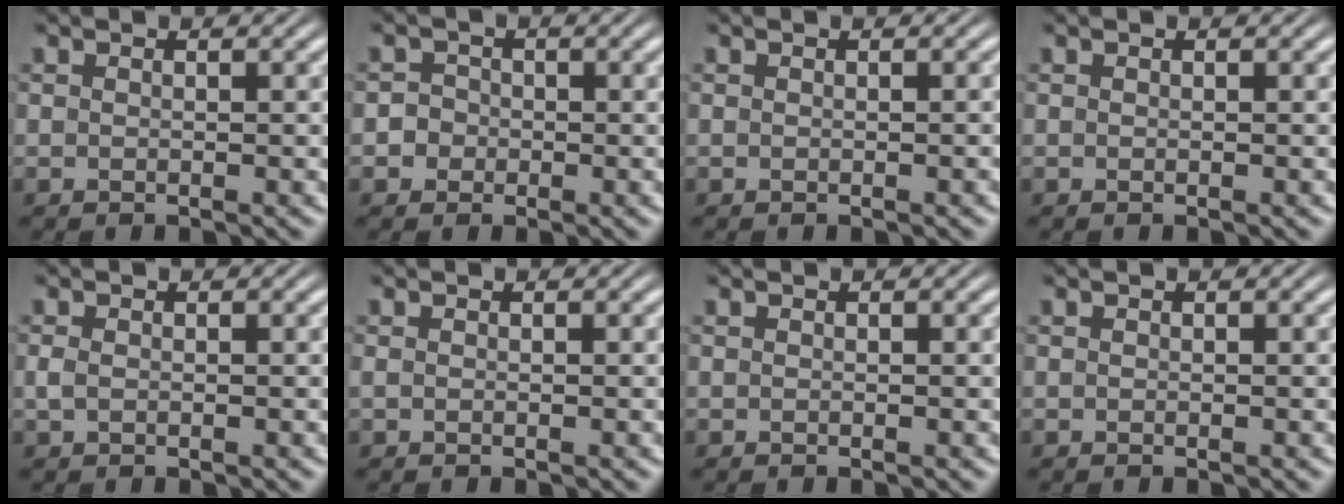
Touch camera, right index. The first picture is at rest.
{"total": 3.7, "force": [-0.8, 3.5, 0.6], "torque": [-0.024, -0.009, -0.021]}
{"total": 0.0}
{"total": 0.0}
{"total": 0.8, "force": [-0.3, 0.5, 0.5], "torque": [-0.019, -0.008, 0.001]}
{"total": 0.6, "force": [-0.1, 0.5, 0.3], "torque": [-0.008, -0.001, -0.003]}
{"total": 0.0}
{"total": 0.0}